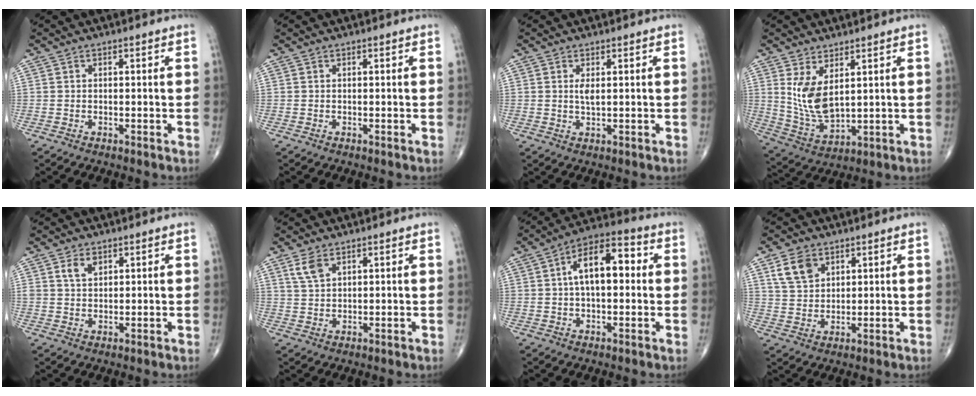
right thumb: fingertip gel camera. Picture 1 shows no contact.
{"total": 0.0}
{"total": 1.9, "force": [0.5, 0.6, 1.8], "torque": [-0.036, -0.005, 0.012]}
{"total": 9.0, "force": [2.9, 4.3, 7.4], "torque": [-0.140, -0.028, 0.074]}
{"total": 3.2, "force": [1.6, 2.0, 1.9], "torque": [-0.026, -0.007, 0.034]}
{"total": 3.6, "force": [2.2, 1.8, 2.2], "torque": [-0.046, -0.003, 0.052]}
{"total": 12.2, "force": [1.6, 6.2, 10.3], "torque": [-0.158, 0.031, 0.016]}
{"total": 6.6, "force": [3.4, 4.4, 3.4], "torque": [-0.052, -0.013, 0.070]}